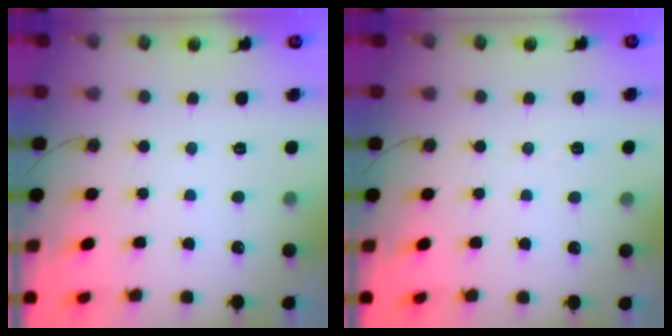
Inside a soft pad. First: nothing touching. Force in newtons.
{"total": 2.9, "press": 2.2, "slide": 1.9}